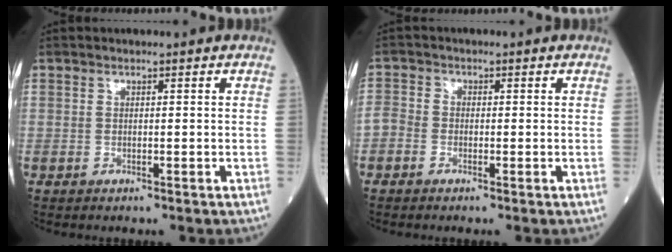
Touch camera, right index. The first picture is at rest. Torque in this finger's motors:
{"motor_torque": [0.19, -0.15, 0.33, 0.08]}